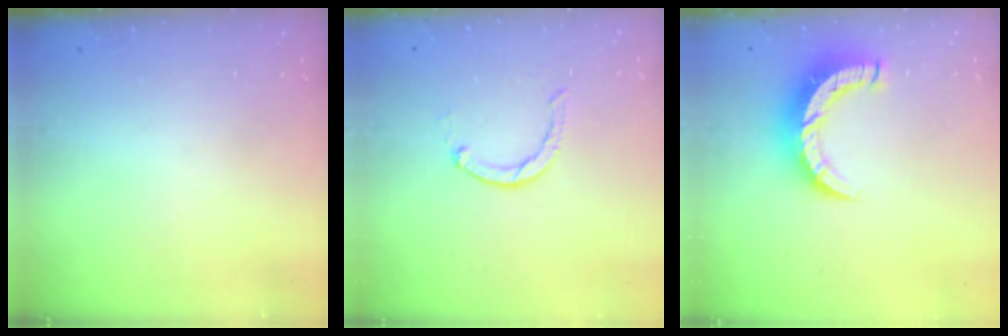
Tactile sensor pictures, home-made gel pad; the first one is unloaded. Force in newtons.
{"total": 1.7, "press": 1.6, "slide": 0.3}
{"total": 9.9, "press": 9.9, "slide": 0.6}